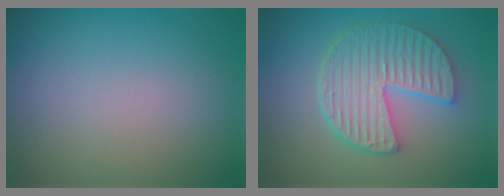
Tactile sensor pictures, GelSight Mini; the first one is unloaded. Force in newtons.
{"total": 5.7, "press": 4.7, "slide": 3.3}